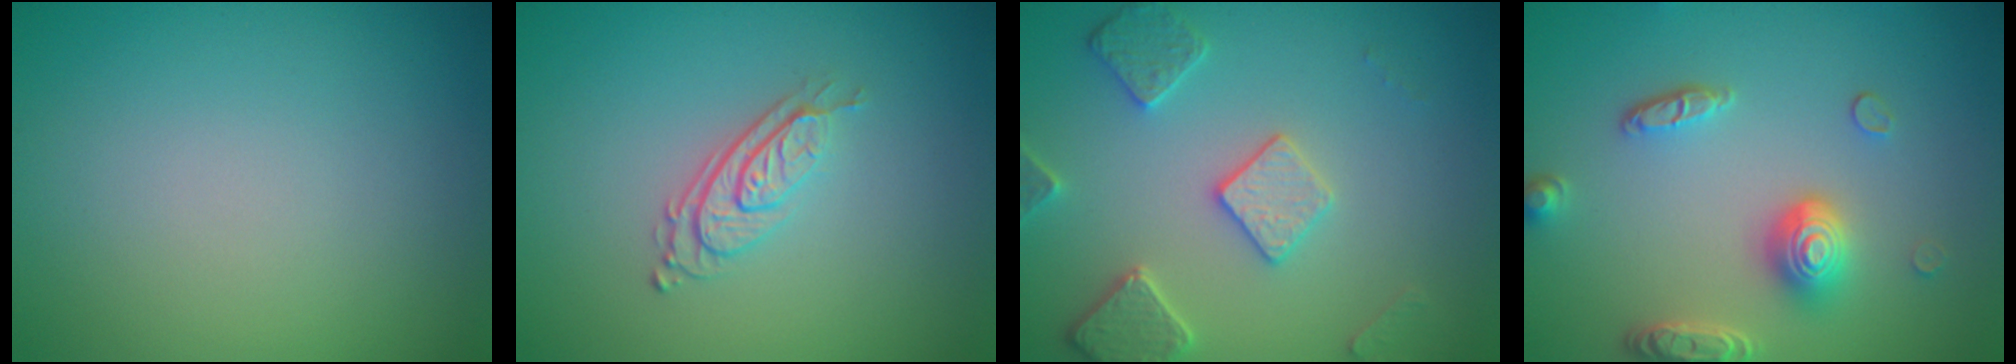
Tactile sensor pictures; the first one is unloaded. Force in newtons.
{"total": 2.8, "press": 2.0, "slide": 2.1}
{"total": 4.0, "press": 3.5, "slide": 1.9}
{"total": 4.4, "press": 3.5, "slide": 2.7}